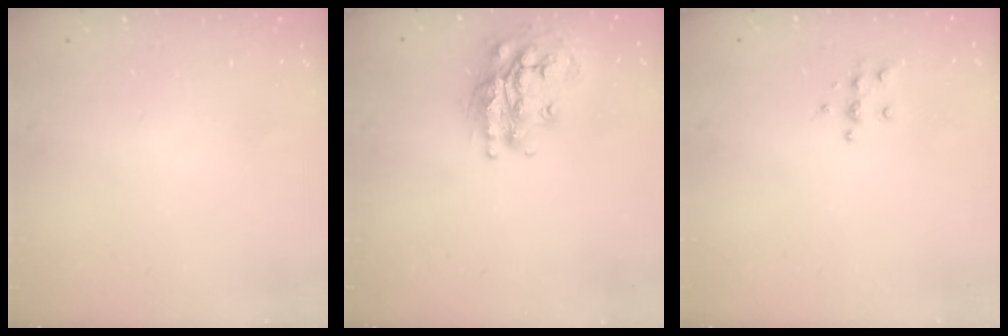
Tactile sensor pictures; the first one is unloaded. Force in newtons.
{"total": 19.3, "press": 19.3, "slide": 1.4}
{"total": 6.2, "press": 6.2, "slide": 0.6}